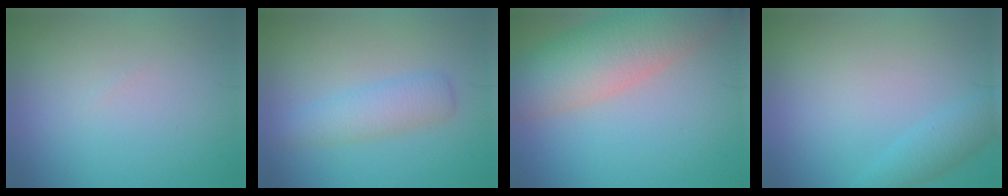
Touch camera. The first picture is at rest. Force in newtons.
{"total": 2.9, "press": 2.9, "slide": 0.1}
{"total": 8.8, "press": 8.8, "slide": 0.8}
{"total": 2.1, "press": 2.1, "slide": 0.2}